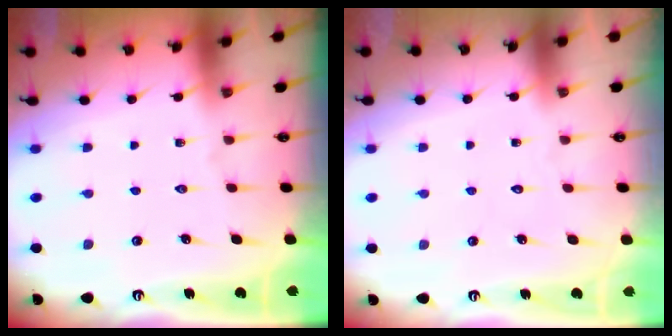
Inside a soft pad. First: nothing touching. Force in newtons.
{"total": 1.8, "press": 1.7, "slide": 0.1}